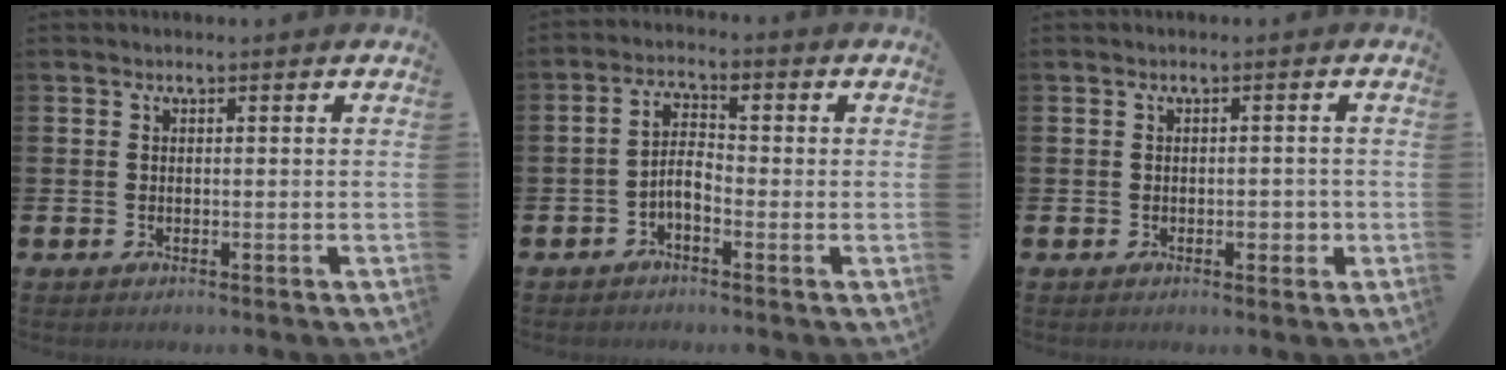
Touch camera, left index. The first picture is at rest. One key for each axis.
{"total": 3.6, "fx": -1.2, "fy": 1.6, "fz": 2.9, "tx": -0.053, "ty": 0.012, "tz": -0.025}
{"total": 1.7, "fx": -0.5, "fy": 1.0, "fz": 1.4, "tx": -0.016, "ty": -0.002, "tz": -0.010}